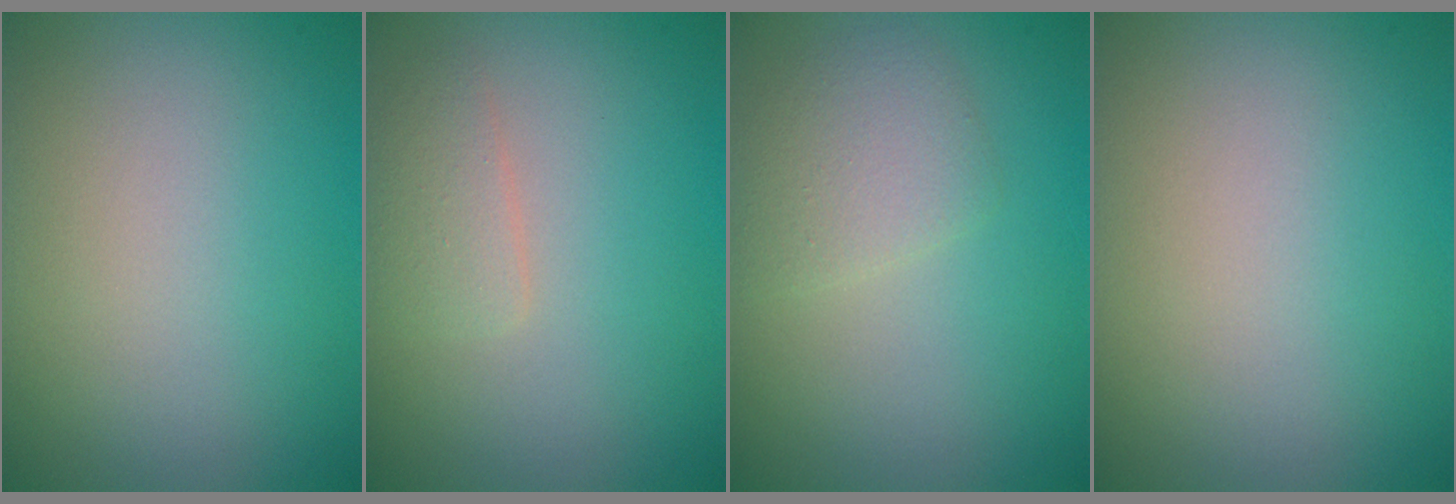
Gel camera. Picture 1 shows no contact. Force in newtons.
{"total": 1.6, "press": 1.6, "slide": 0.0}
{"total": 2.2, "press": 2.2, "slide": 0.0}
{"total": 0.0}